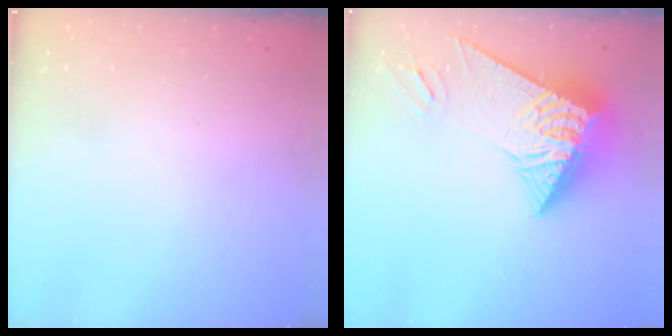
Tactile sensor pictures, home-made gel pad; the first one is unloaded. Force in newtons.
{"total": 11.2, "press": 11.1, "slide": 1.3}